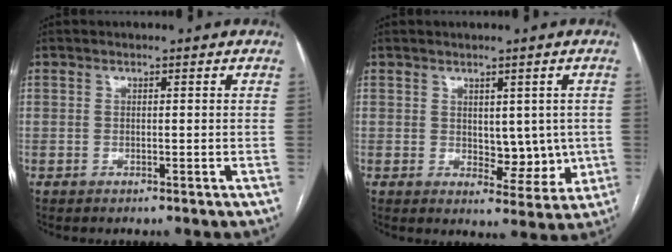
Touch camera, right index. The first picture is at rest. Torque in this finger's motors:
{"motor_torque": [0.32, 0.24, 0.06, 0.01]}